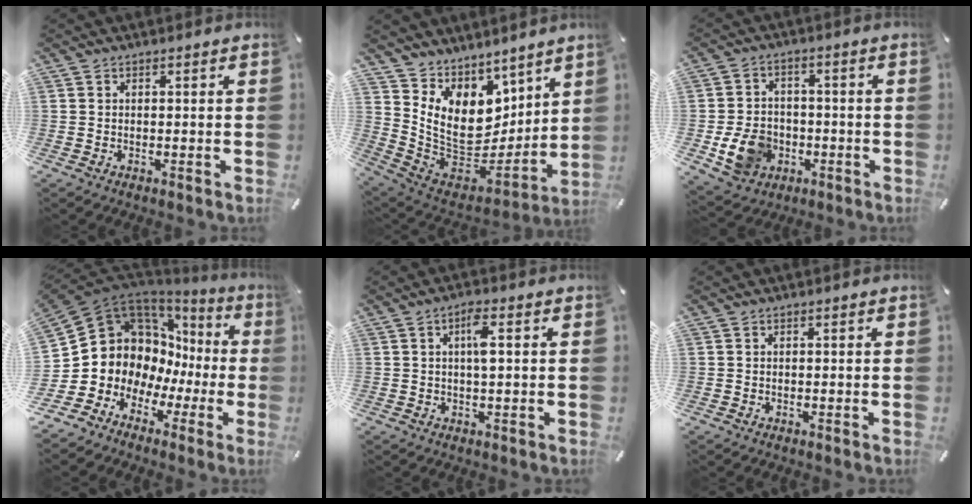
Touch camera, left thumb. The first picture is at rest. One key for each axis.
{"total": 13.4, "fx": 5.3, "fy": 10.6, "fz": 6.2, "tx": -0.133, "ty": -0.080, "tz": 0.111}
{"total": 10.0, "fx": -2.7, "fy": 8.3, "fz": 4.9, "tx": -0.105, "ty": 0.016, "tz": -0.048}
{"total": 11.6, "fx": 2.9, "fy": 10.5, "fz": 3.9, "tx": -0.096, "ty": -0.063, "tz": 0.070}
{"total": 4.7, "fx": 0.9, "fy": 1.1, "fz": 4.5, "tx": -0.080, "ty": 0.002, "tz": 0.011}
{"total": 0.0}